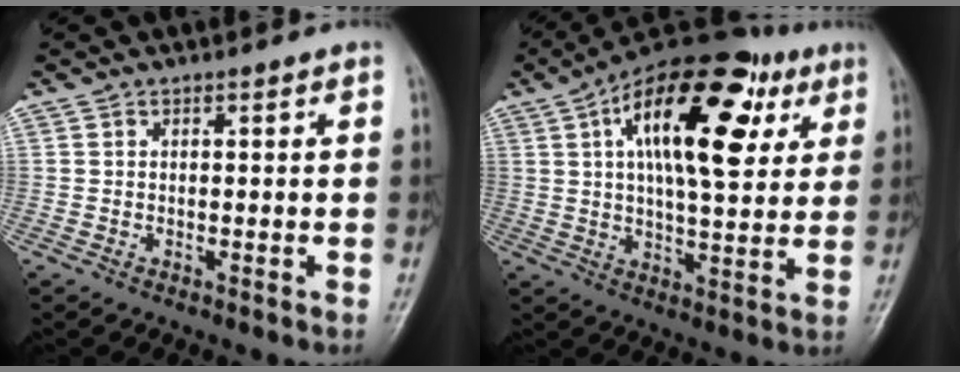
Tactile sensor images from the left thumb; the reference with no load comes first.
{"total": 22.9, "force": [7.9, 10.5, 18.8], "torque": [-0.267, 0.004, 0.111]}